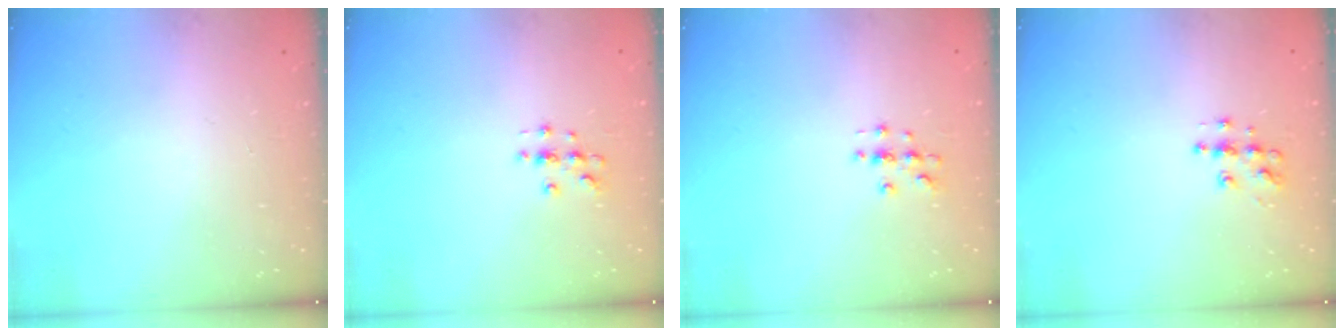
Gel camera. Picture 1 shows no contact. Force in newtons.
{"total": 3.0, "press": 3.0, "slide": 0.3}
{"total": 2.7, "press": 2.7, "slide": 0.3}
{"total": 7.5, "press": 7.5, "slide": 0.3}